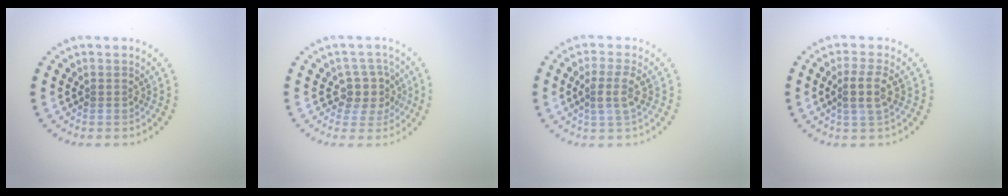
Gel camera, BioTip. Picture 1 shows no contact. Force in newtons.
{"total": 2.7, "press": 2.2, "slide": 1.6}
{"total": 2.2, "press": 2.0, "slide": 1.0}
{"total": 2.5, "press": 2.2, "slide": 1.1}